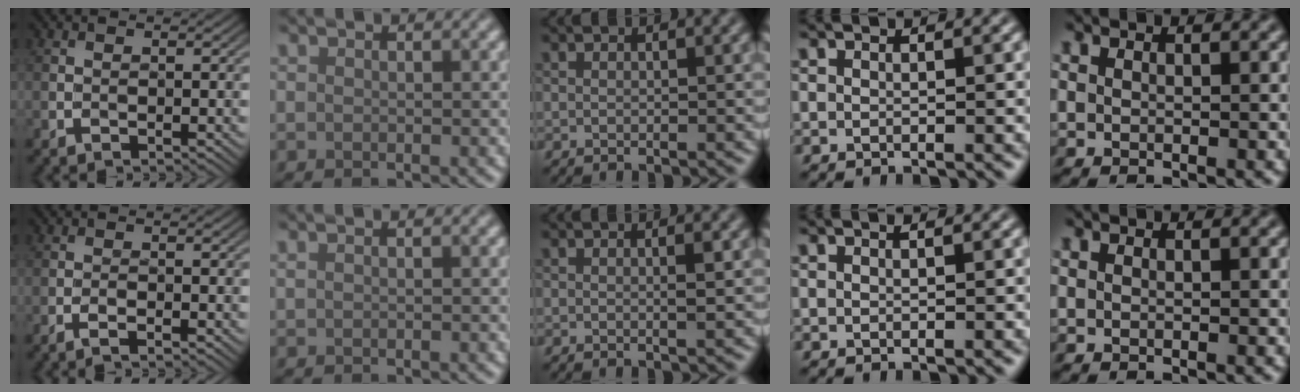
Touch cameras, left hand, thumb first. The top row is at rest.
{"thumb": {"total": 1.2, "force": [-0.9, -0.3, 0.7], "torque": [-0.020, 0.001, -0.017]}, "index": {"total": 0.7, "force": [0.4, 0.3, 0.4], "torque": [-0.011, -0.001, 0.004]}, "middle": {"total": 0.8, "force": [-0.3, 0.1, 0.7], "torque": [-0.006, 0.003, -0.004]}, "ring": {"total": 0.6, "force": [0.3, 0.2, 0.4], "torque": [-0.001, 0.006, -0.004]}}